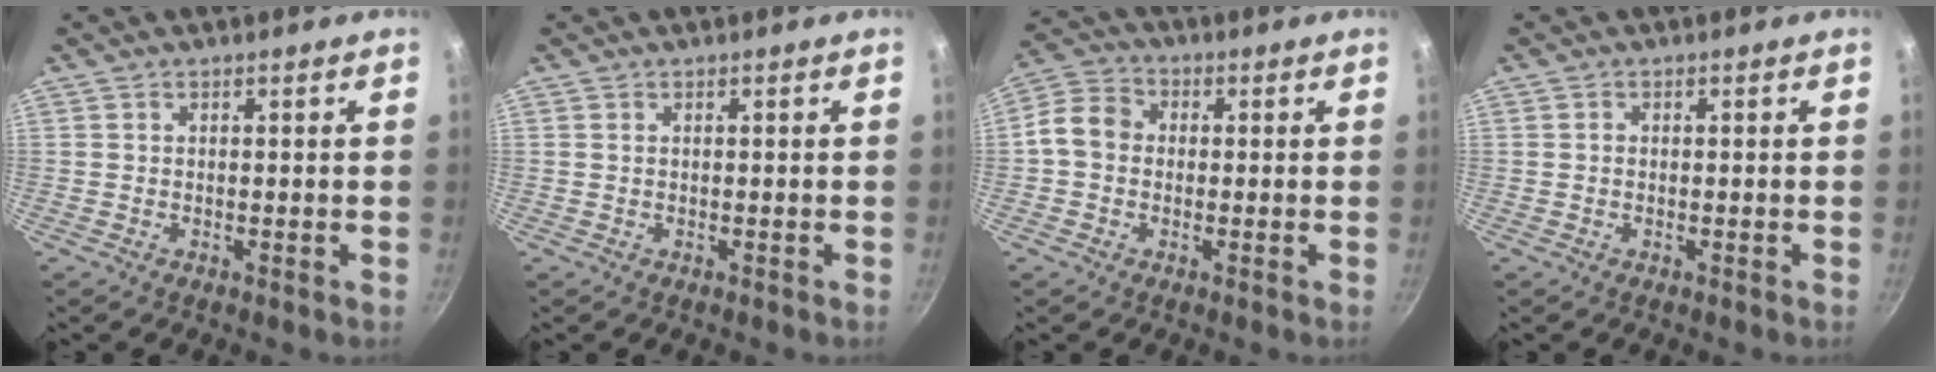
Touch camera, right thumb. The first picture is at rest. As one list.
[{"total": 0.0}, {"total": 6.7, "force": [-0.3, 5.6, 3.7], "torque": [-0.053, 0.018, -0.026]}, {"total": 0.5, "force": [-0.1, 0.5, 0.2], "torque": [-0.001, 0.003, -0.003]}]